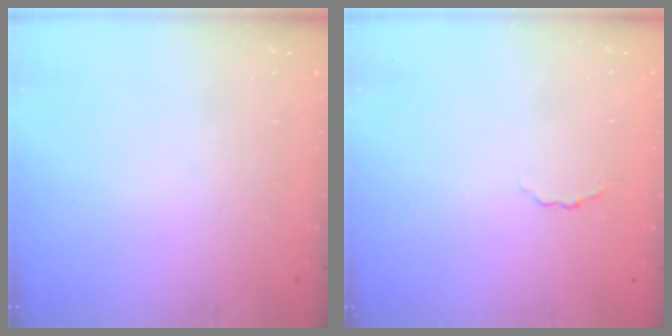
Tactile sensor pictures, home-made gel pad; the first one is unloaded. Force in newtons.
{"total": 1.7, "press": 1.6, "slide": 0.5}